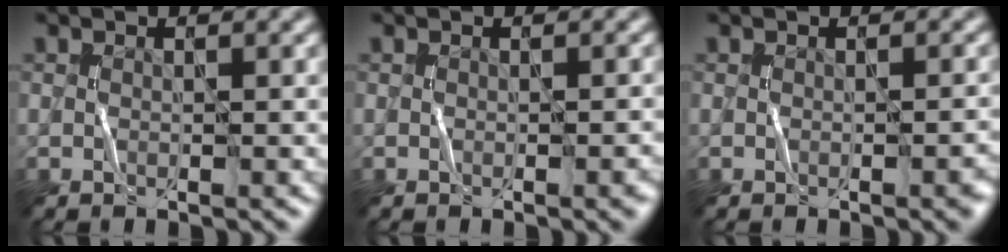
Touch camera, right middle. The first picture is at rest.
{"total": 1.8, "force": [-0.5, 0.7, 1.6], "torque": [-0.005, 0.006, -0.002]}
{"total": 1.9, "force": [-0.6, 0.6, 1.7], "torque": [-0.010, 0.008, -0.006]}